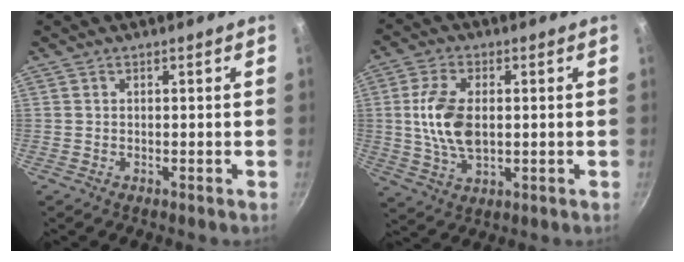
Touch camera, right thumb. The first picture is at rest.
{"total": 10.8, "force": [0.7, 5.9, 9.0], "torque": [-0.181, -0.003, 0.020]}